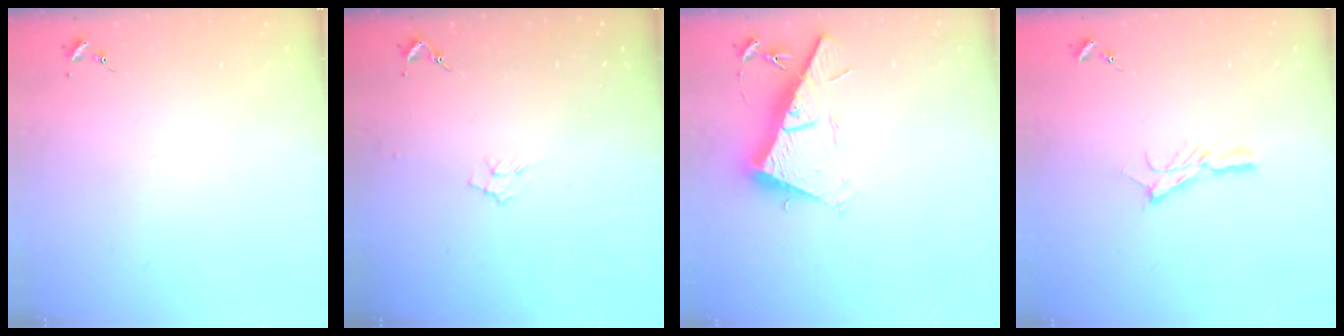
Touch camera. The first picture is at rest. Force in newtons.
{"total": 6.2, "press": 6.1, "slide": 0.9}
{"total": 17.5, "press": 17.5, "slide": 0.4}
{"total": 8.3, "press": 8.3, "slide": 0.6}